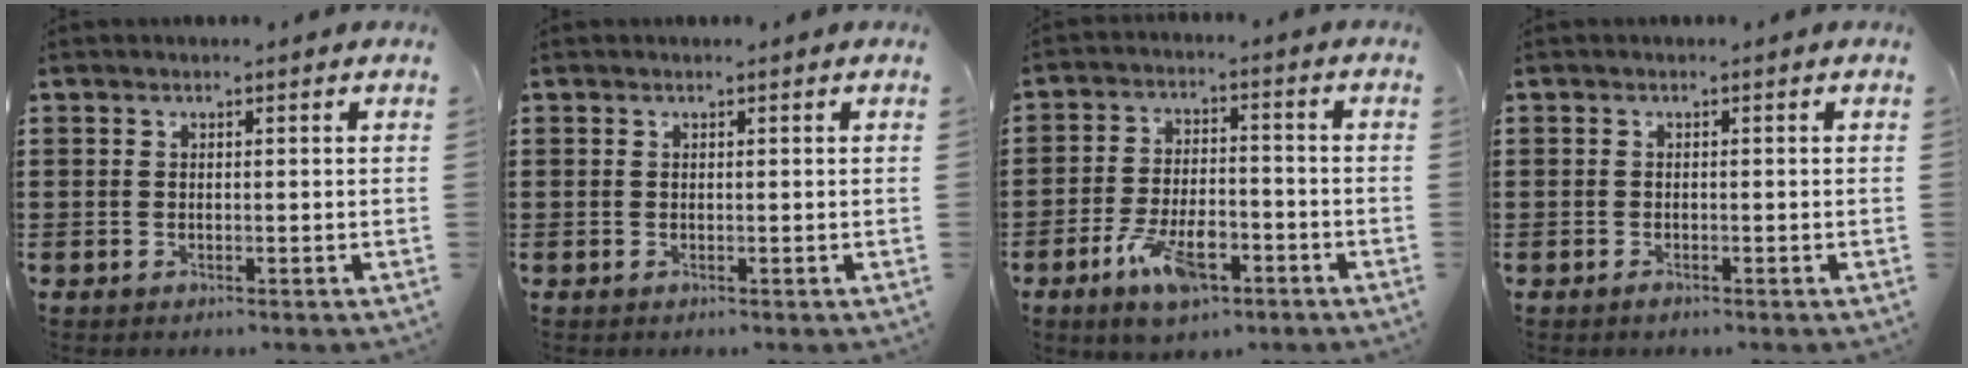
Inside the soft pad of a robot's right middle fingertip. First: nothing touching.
{"total": 0.0}
{"total": 8.2, "force": [-4.7, 3.5, 5.7], "torque": [-0.114, 0.006, -0.084]}
{"total": 0.6, "force": [-0.6, 0.2, 0.2], "torque": [-0.004, -0.005, -0.010]}